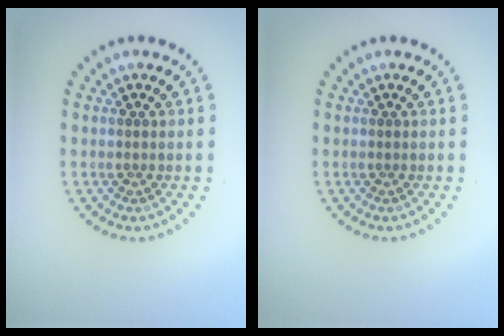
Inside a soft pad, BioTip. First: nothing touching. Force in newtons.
{"total": 0.0}